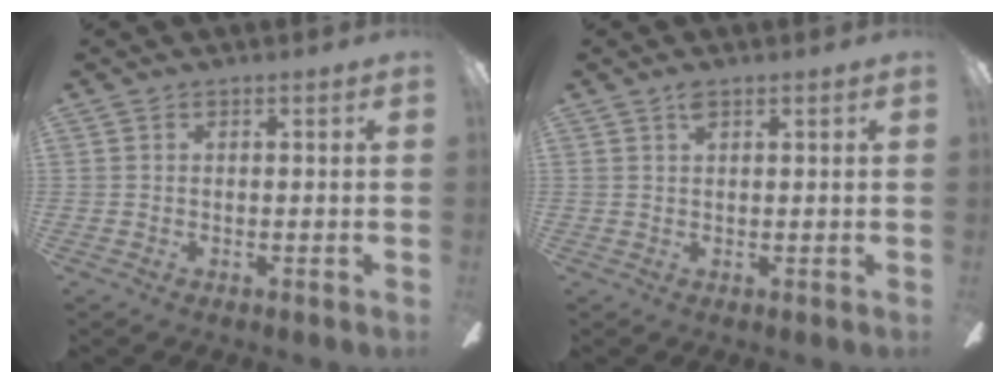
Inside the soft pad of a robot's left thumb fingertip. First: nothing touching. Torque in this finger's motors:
{"motor_torque": [0.71, 0.24, 0.75, -0.65, 0.00]}